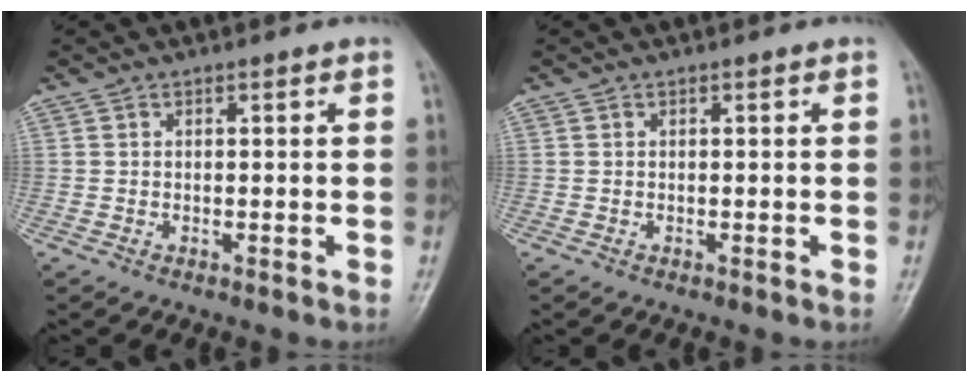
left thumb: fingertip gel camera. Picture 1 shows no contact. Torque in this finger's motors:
{"motor_torque": [0.00, 0.00, -0.03, -0.03, 0.00]}